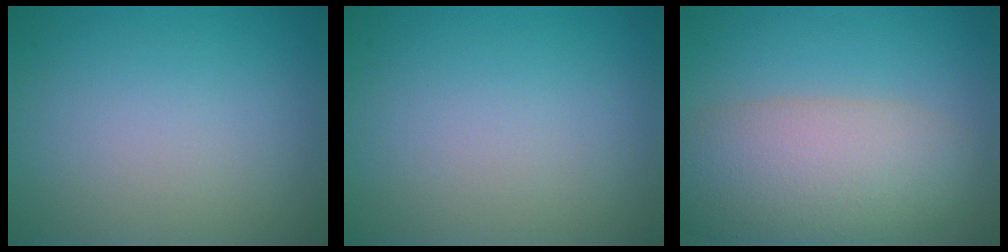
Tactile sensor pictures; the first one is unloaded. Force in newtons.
{"total": 0.0}
{"total": 8.2, "press": 8.2, "slide": 0.3}